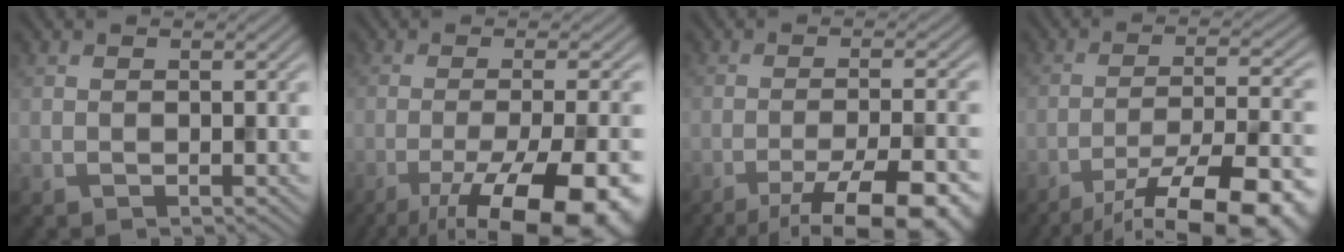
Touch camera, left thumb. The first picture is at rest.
{"total": 15.8, "force": [-8.6, 4.3, 12.5], "torque": [-0.168, -0.019, -0.117]}
{"total": 12.1, "force": [-8.4, 2.8, 8.3], "torque": [-0.129, -0.011, -0.105]}
{"total": 16.1, "force": [-11.5, 4.0, 10.5], "torque": [-0.140, -0.012, -0.160]}